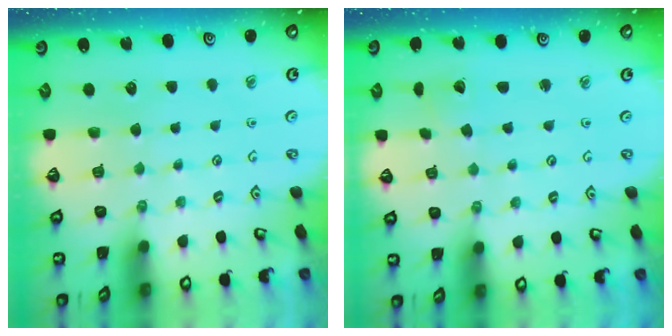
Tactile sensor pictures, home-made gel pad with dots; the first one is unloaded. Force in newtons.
{"total": 2.1, "press": 2.1, "slide": 0.1}